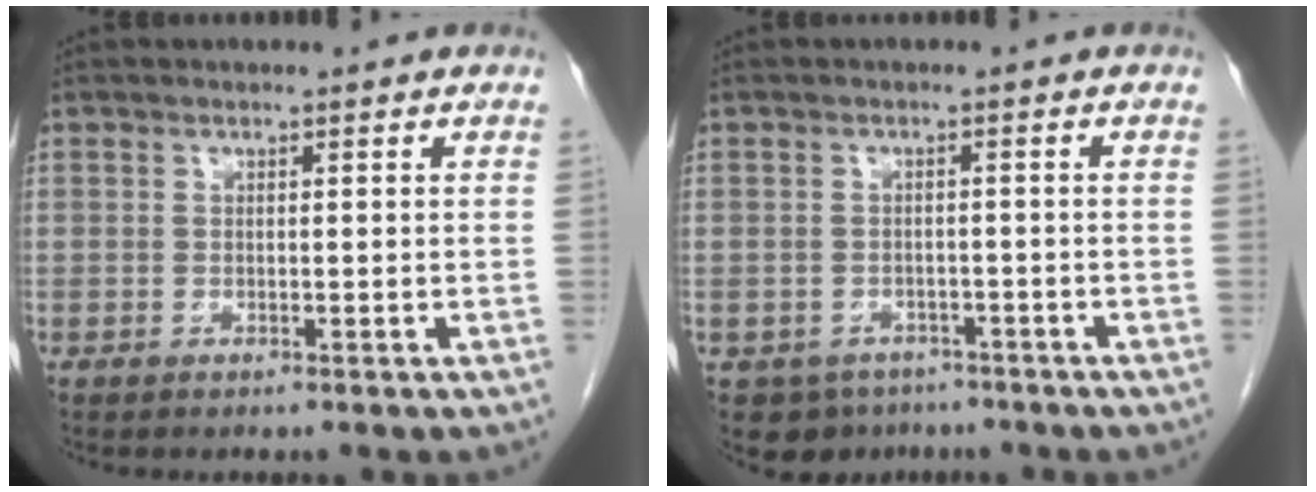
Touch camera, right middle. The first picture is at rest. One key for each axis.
{"total": 5.2, "fx": -3.6, "fy": 3.7, "fz": 0.5, "tx": -0.003, "ty": 0.007, "tz": -0.047}